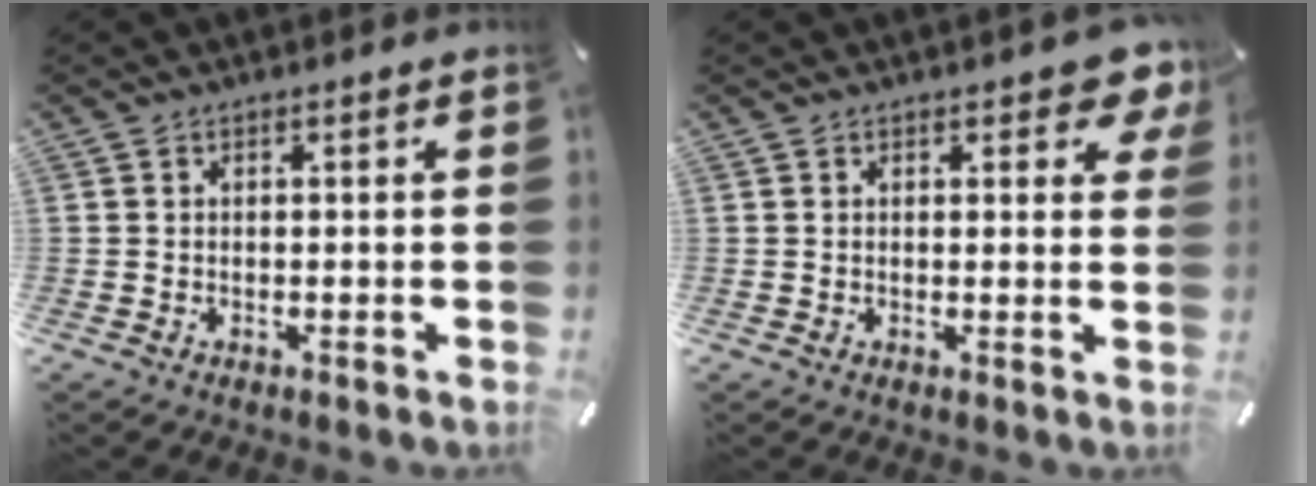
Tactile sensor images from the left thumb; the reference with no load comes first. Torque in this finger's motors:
{"motor_torque": [2.51, 2.50, 1.40, -1.37, 0.08]}